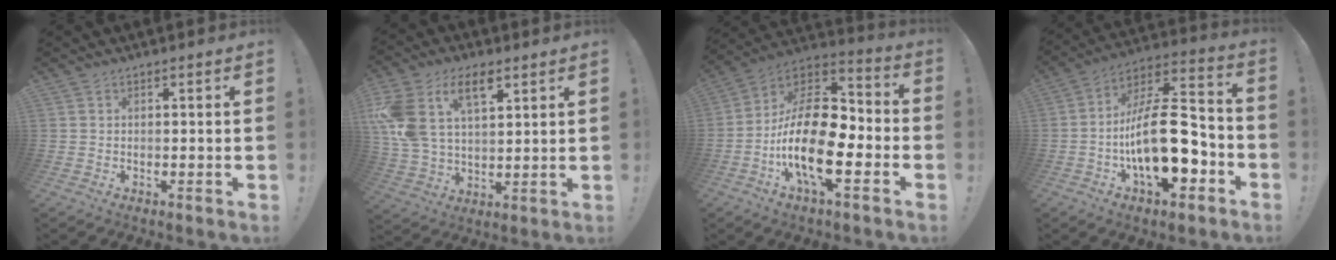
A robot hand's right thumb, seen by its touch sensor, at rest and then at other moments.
{"total": 15.0, "force": [7.4, 8.9, 9.5], "torque": [-0.198, -0.024, 0.136]}
{"total": 22.2, "force": [-5.5, 10.6, 18.7], "torque": [-0.361, 0.021, -0.086]}
{"total": 21.6, "force": [-5.3, 9.6, 18.6], "torque": [-0.322, 0.031, -0.084]}